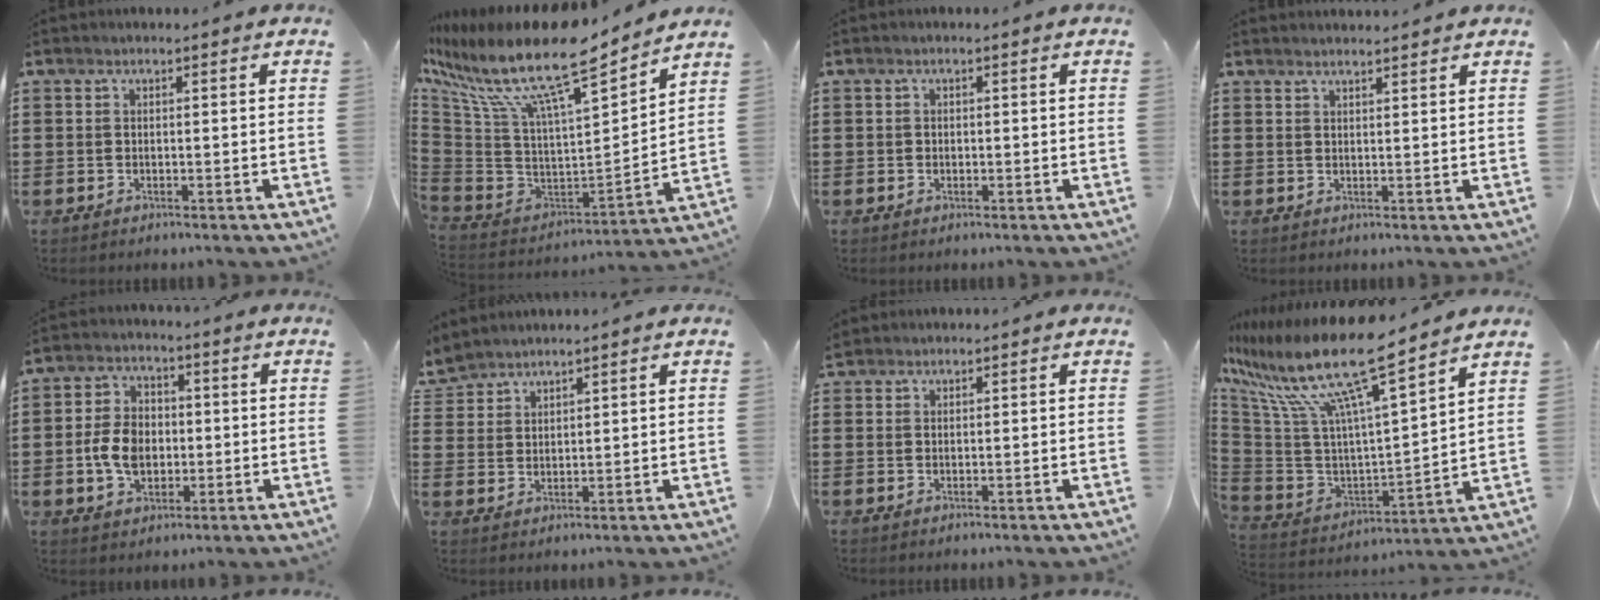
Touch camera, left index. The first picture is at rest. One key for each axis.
{"total": 14.8, "fx": 10.5, "fy": 2.8, "fz": 10.0, "tx": -0.224, "ty": -0.080, "tz": 0.167}
{"total": 0.6, "fx": 0.0, "fy": 0.6, "fz": 0.2, "tx": -0.007, "ty": 0.004, "tz": -0.001}
{"total": 1.4, "fx": 1.4, "fy": 0.0, "fz": 0.3, "tx": -0.010, "ty": 0.001, "tz": 0.026}
{"total": 6.8, "fx": -1.0, "fy": 4.9, "fz": 4.7, "tx": -0.112, "ty": 0.008, "tz": -0.025}
{"total": 3.0, "fx": 2.8, "fy": 0.9, "fz": -0.5, "tx": -0.003, "ty": -0.005, "tz": 0.055}
{"total": 1.1, "fx": 1.0, "fy": 0.3, "fz": 0.1, "tx": -0.006, "ty": 0.002, "tz": 0.021}
{"total": 16.6, "fx": 10.9, "fy": 2.5, "fz": 12.3, "tx": -0.270, "ty": -0.071, "tz": 0.171}